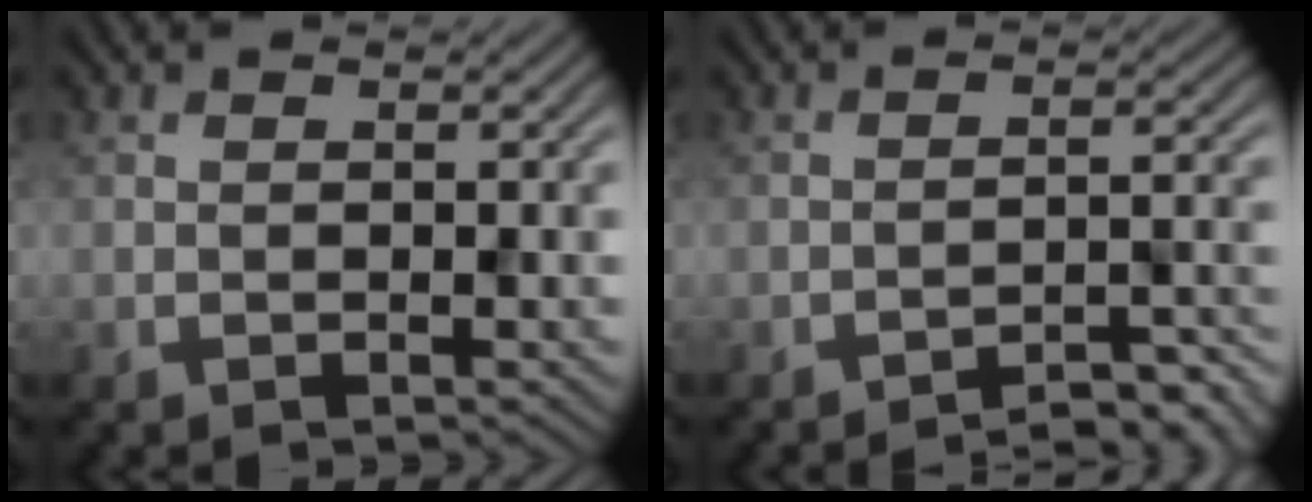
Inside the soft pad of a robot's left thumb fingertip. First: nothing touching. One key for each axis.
{"total": 5.2, "fx": -4.6, "fy": 0.6, "fz": 2.4, "tx": -0.036, "ty": 0.020, "tz": -0.062}